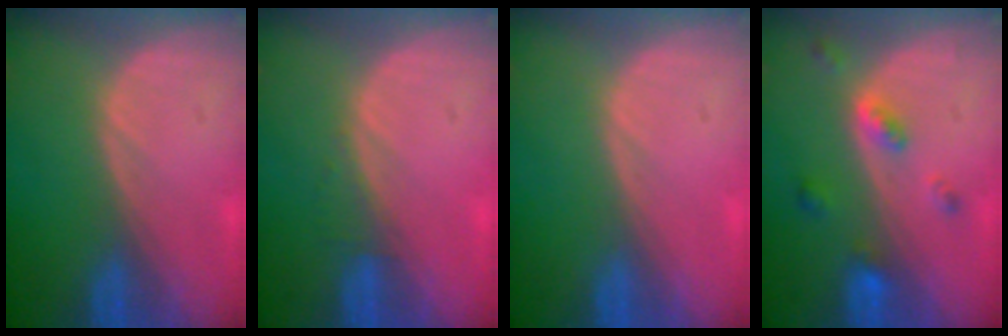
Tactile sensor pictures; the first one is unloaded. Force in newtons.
{"total": 1.2, "press": 1.1, "slide": 0.4}
{"total": 0.0}
{"total": 4.4, "press": 4.1, "slide": 1.7}